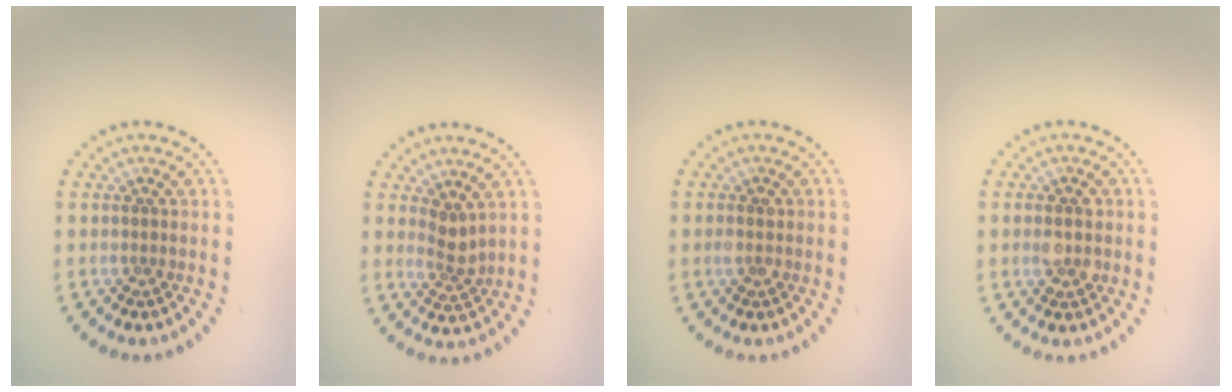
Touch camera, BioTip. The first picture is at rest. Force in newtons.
{"total": 2.0, "press": 1.6, "slide": 1.2}
{"total": 1.1, "press": 1.1, "slide": 0.0}
{"total": 2.9, "press": 2.9, "slide": 0.1}